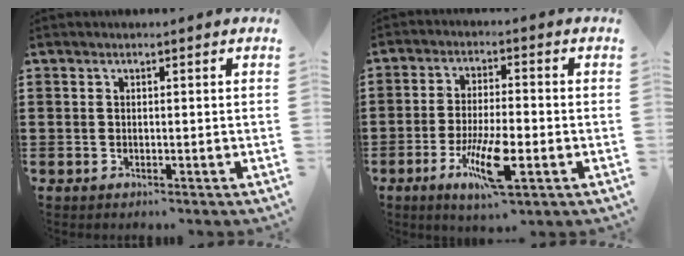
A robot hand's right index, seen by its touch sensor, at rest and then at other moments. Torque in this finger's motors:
{"motor_torque": [0.92, 0.70, 0.50, 0.12]}